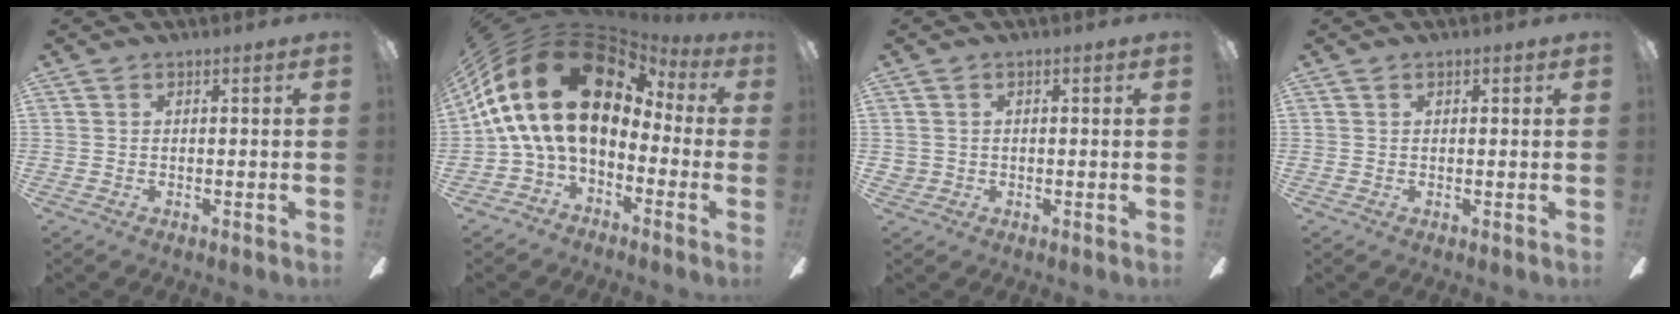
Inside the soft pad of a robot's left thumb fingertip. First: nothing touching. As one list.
[{"total": 23.4, "force": [4.9, 14.5, 17.7], "torque": [-0.372, -0.019, 0.087]}, {"total": 1.6, "force": [0.1, 1.6, 0.3], "torque": [-0.008, 0.006, 0.000]}, {"total": 0.7, "force": [0.3, 0.5, 0.3], "torque": [-0.008, 0.004, 0.006]}]